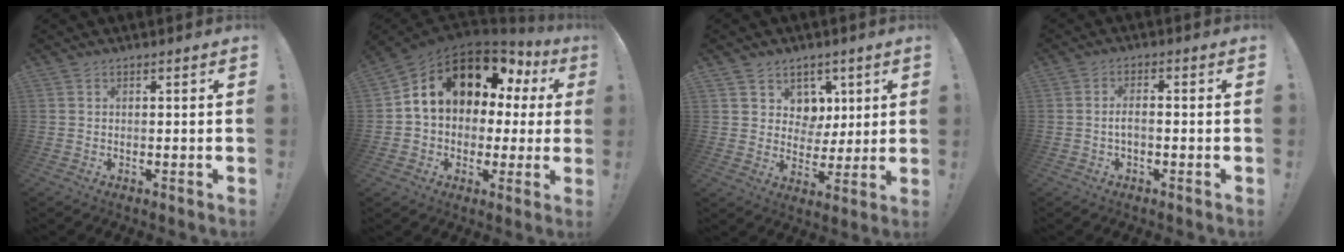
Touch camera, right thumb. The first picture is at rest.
{"total": 13.8, "force": [6.7, 8.9, 8.3], "torque": [-0.135, -0.040, 0.122]}
{"total": 7.9, "force": [3.8, 6.9, 0.7], "torque": [-0.005, -0.036, 0.077]}
{"total": 2.9, "force": [-0.8, 0.8, 2.7], "torque": [-0.054, 0.002, -0.016]}